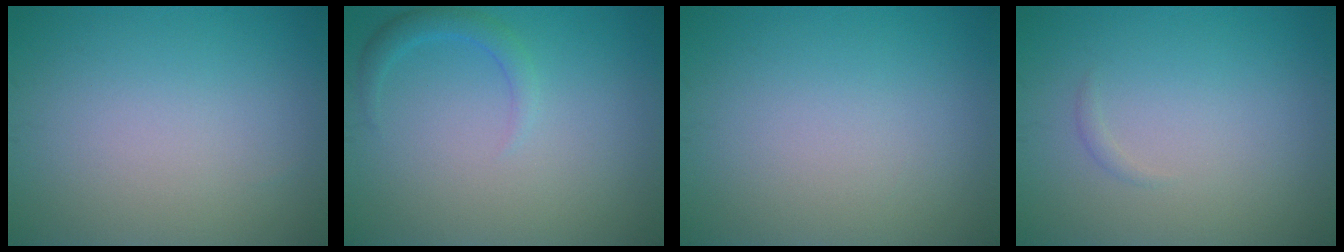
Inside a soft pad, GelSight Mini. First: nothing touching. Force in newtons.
{"total": 1.6, "press": 1.6, "slide": 0.1}
{"total": 0.0}
{"total": 0.5, "press": 0.5, "slide": 0.0}